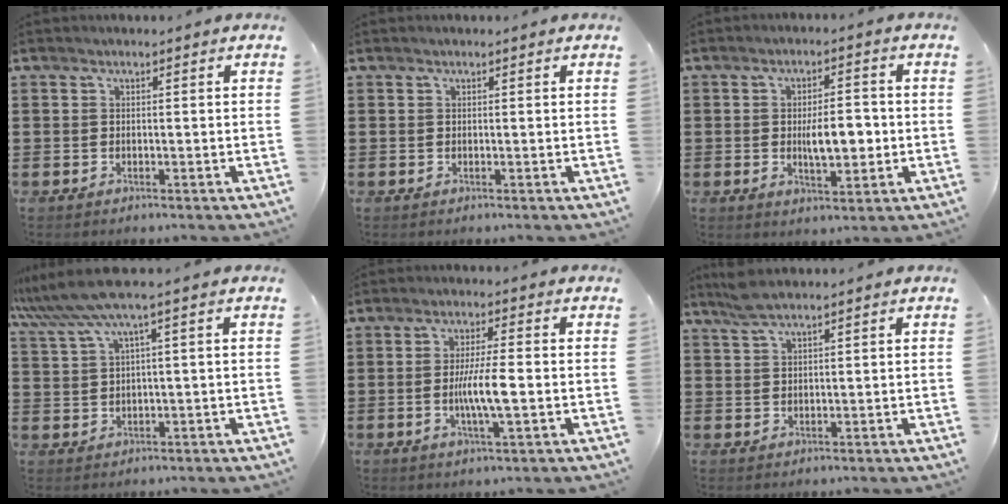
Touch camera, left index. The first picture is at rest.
{"total": 0.0}
{"total": 6.4, "force": [-0.5, 2.6, 5.8], "torque": [-0.080, -0.001, -0.015]}
{"total": 5.6, "force": [3.0, -0.3, 4.8], "torque": [-0.116, -0.017, 0.046]}
{"total": 6.4, "force": [-0.8, 0.9, 6.3], "torque": [-0.122, -0.003, -0.022]}
{"total": 3.4, "force": [2.5, 0.6, 2.2], "torque": [-0.047, 0.003, 0.046]}